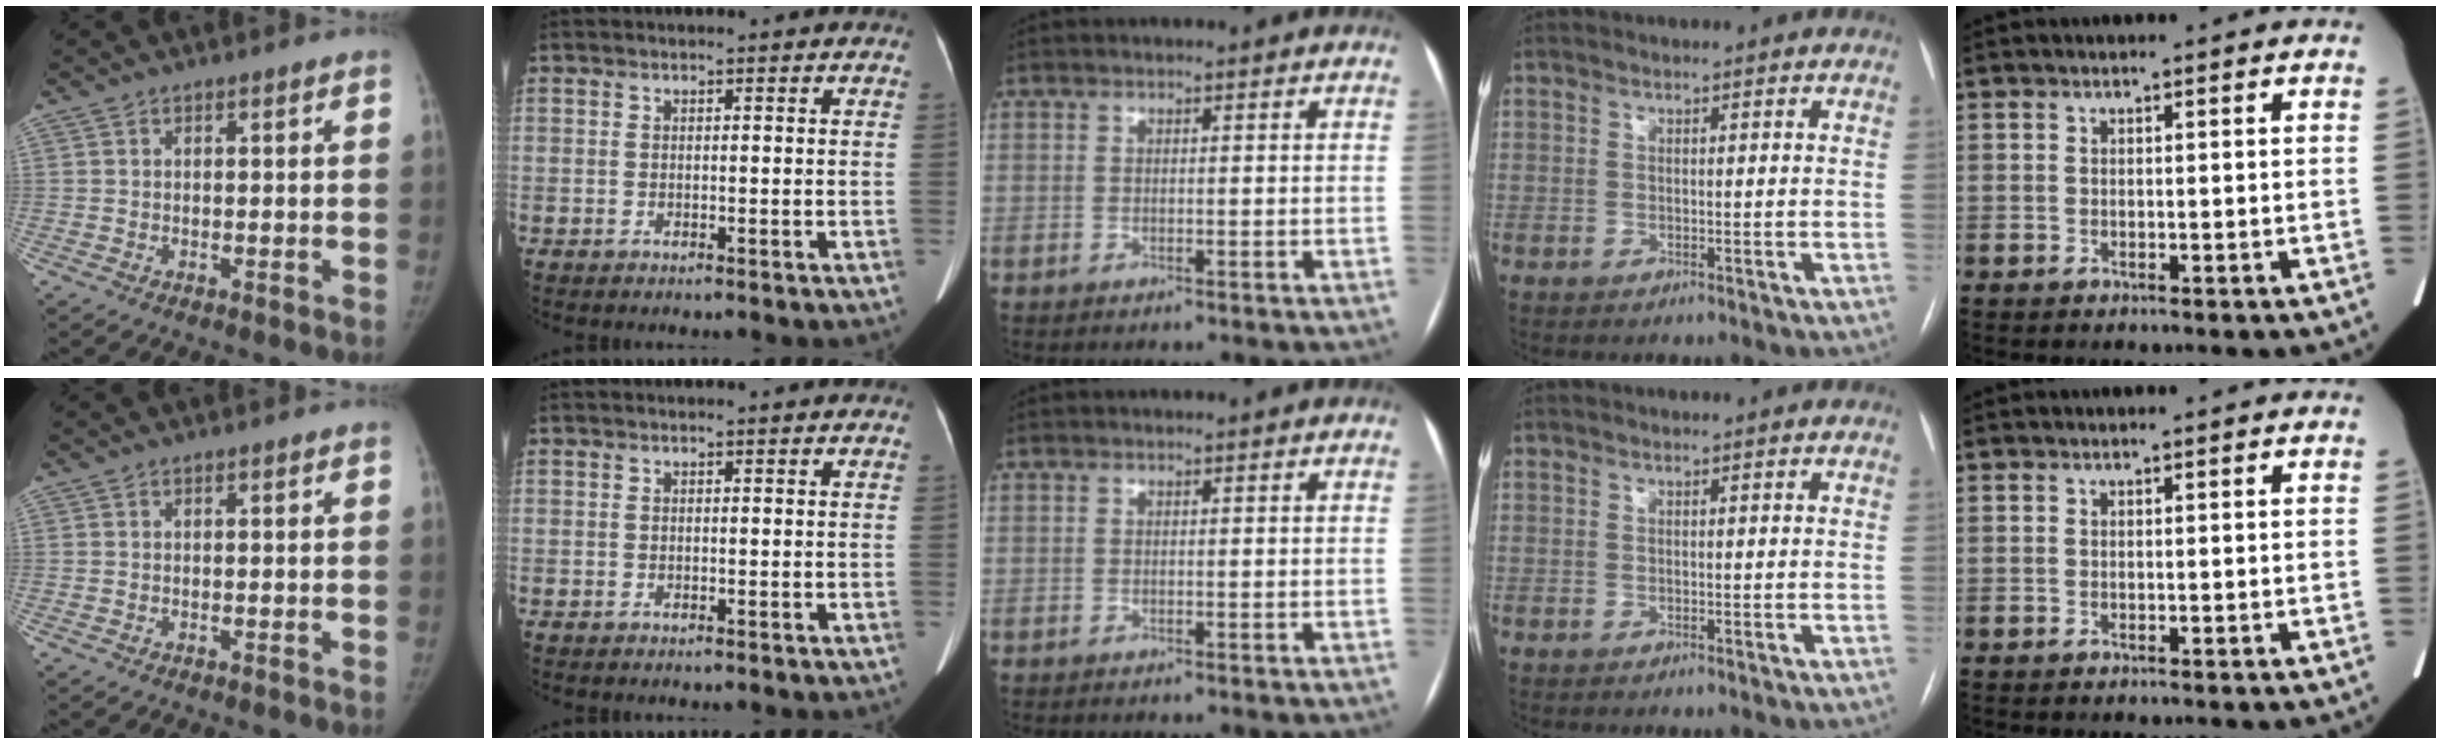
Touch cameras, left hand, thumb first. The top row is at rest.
{}